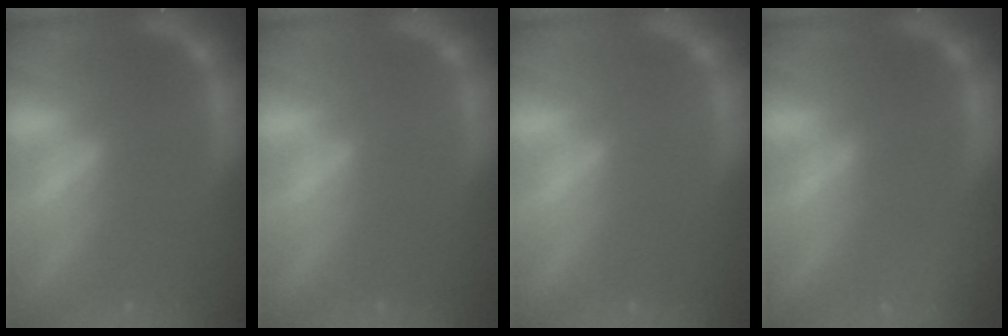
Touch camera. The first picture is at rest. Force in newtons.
{"total": 0.0}
{"total": 0.0}
{"total": 3.0}